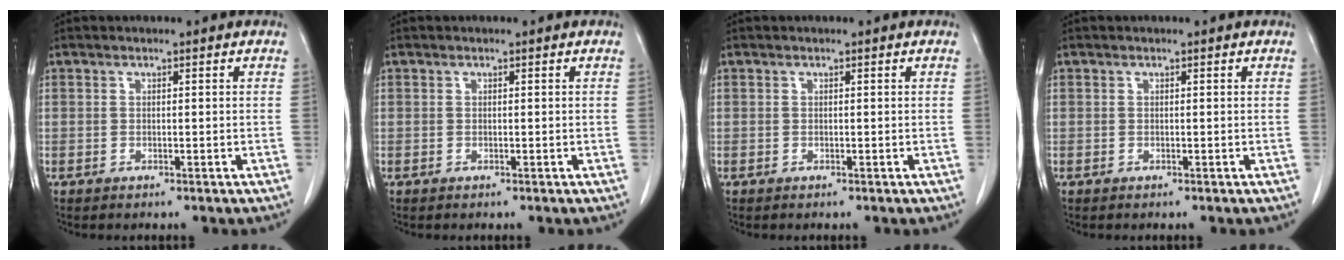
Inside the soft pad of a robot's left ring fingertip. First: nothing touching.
{"total": 0.0}
{"total": 0.0}
{"total": 0.0}